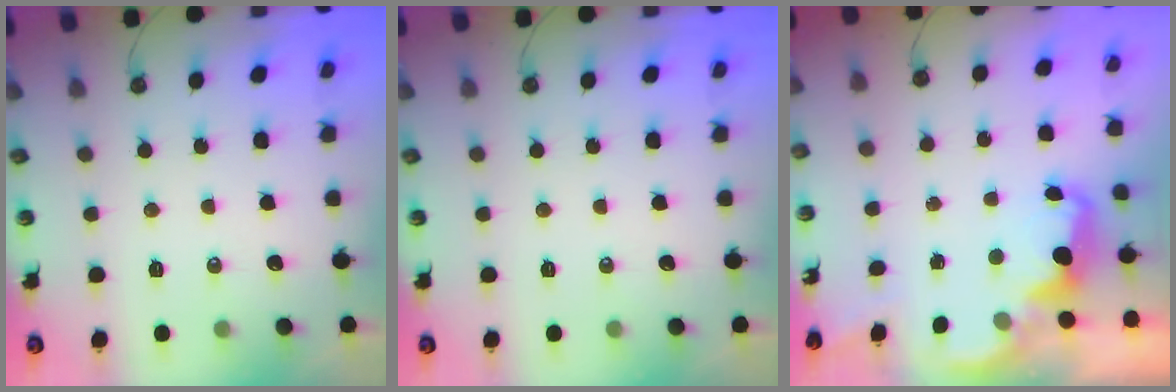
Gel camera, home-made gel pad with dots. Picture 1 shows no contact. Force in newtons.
{"total": 0.0}
{"total": 2.6, "press": 2.5, "slide": 0.5}